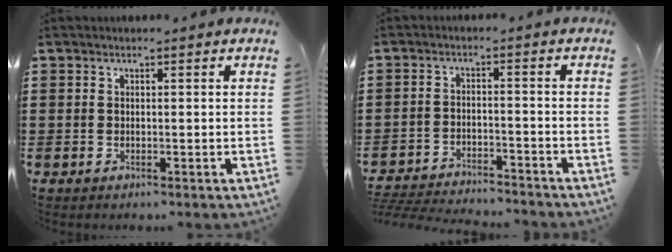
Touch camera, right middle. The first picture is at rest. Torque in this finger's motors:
{"motor_torque": [2.13, 0.01, 0.27, 0.21]}